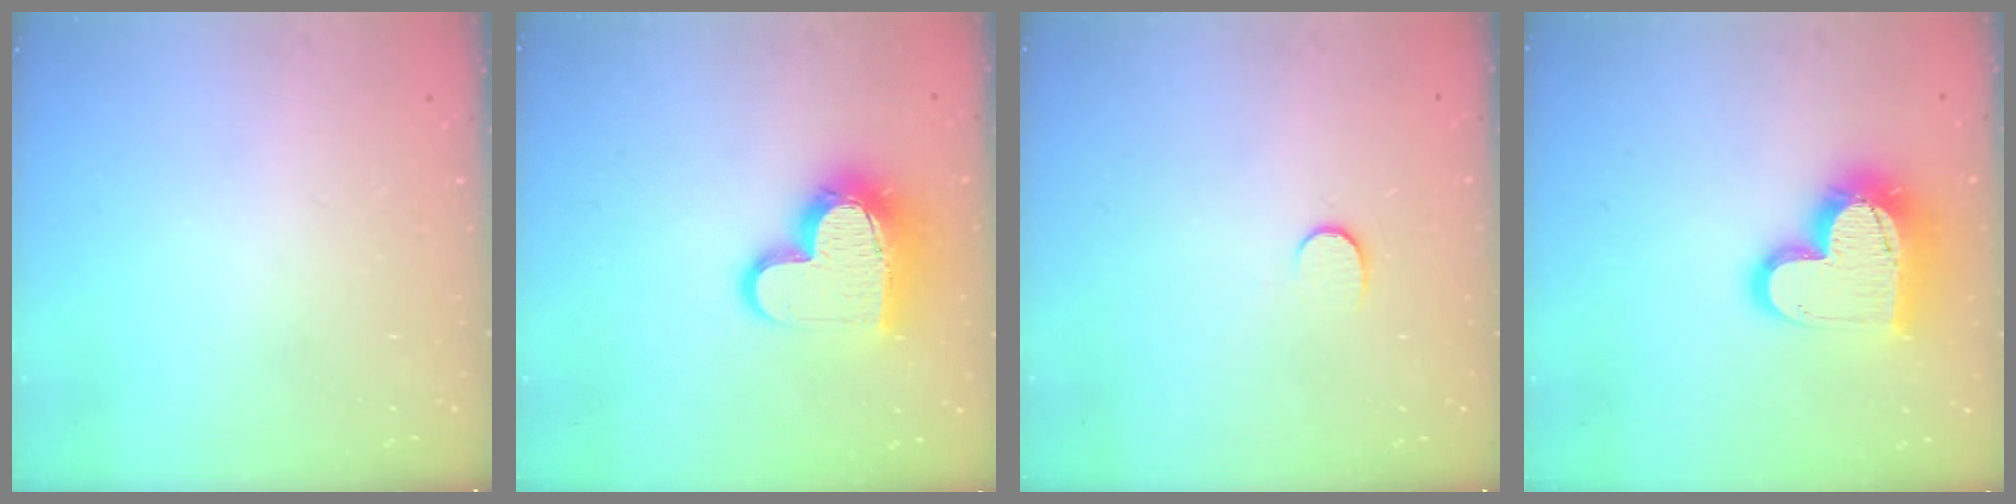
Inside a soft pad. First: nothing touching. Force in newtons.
{"total": 14.7, "press": 14.6, "slide": 1.2}
{"total": 6.3, "press": 6.3, "slide": 0.5}
{"total": 17.8, "press": 17.7, "slide": 1.6}